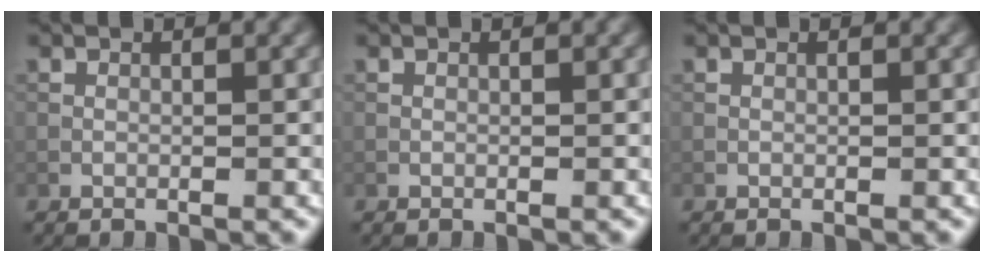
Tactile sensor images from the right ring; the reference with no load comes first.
{"total": 0.0}
{"total": 0.0}